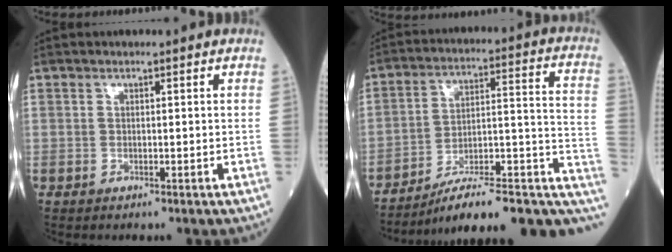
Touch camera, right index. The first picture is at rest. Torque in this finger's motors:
{"motor_torque": [0.10, -0.59, 0.26, 0.14]}